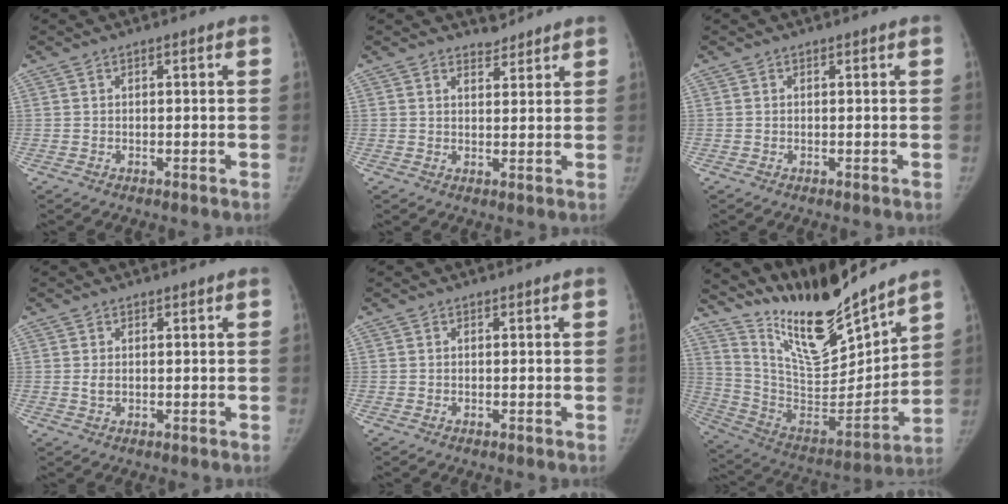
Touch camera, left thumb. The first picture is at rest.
{"total": 2.6, "force": [2.4, 0.9, -0.2], "torque": [0.020, -0.022, 0.034]}
{"total": 0.0}
{"total": 1.0, "force": [0.4, 0.8, 0.6], "torque": [-0.003, -0.006, 0.008]}
{"total": 0.0}
{"total": 20.4, "force": [17.9, 3.2, 9.3], "torque": [-0.117, -0.117, 0.323]}